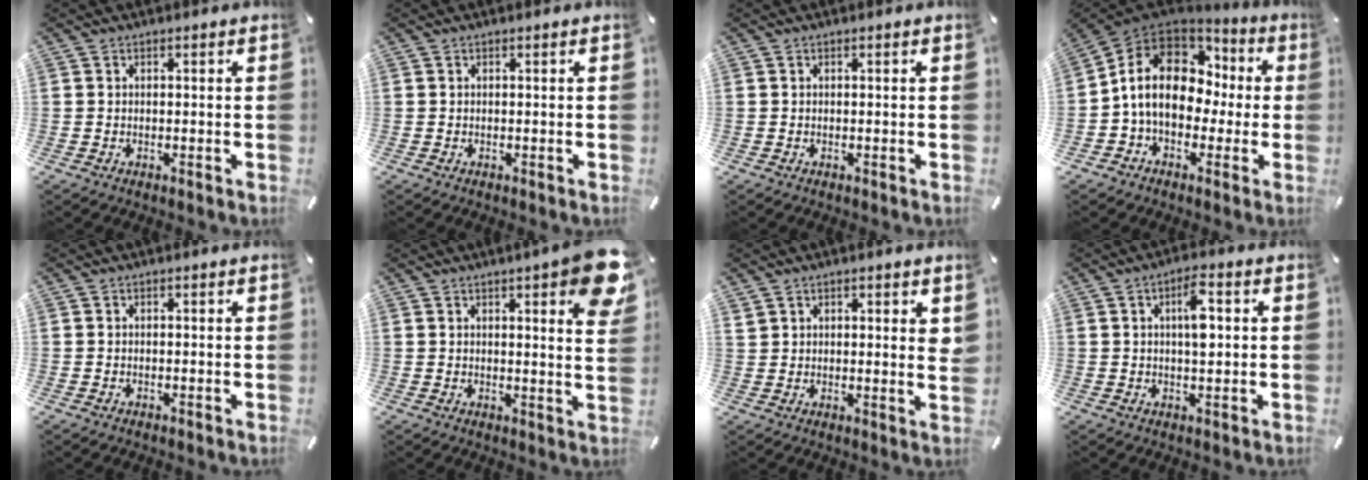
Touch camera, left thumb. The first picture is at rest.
{"total": 0.0}
{"total": 0.0}
{"total": 14.3, "force": [0.4, 11.2, 8.9], "torque": [-0.183, 0.012, 0.009]}
{"total": 0.0}
{"total": 10.3, "force": [5.6, 2.4, 8.3], "torque": [-0.116, -0.033, 0.092]}
{"total": 3.1, "force": [2.3, 1.3, 1.6], "torque": [-0.028, -0.007, 0.043]}
{"total": 6.6, "force": [1.3, 2.5, 6.0], "torque": [-0.094, 0.001, 0.015]}